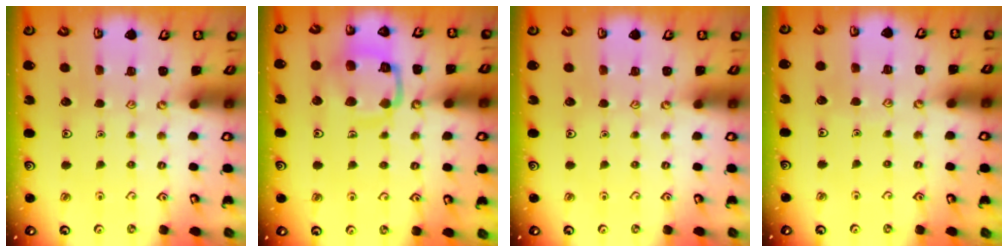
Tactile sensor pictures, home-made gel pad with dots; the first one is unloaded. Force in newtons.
{"total": 13.4, "press": 13.3, "slide": 1.4}
{"total": 0.0}
{"total": 3.3, "press": 3.2, "slide": 0.3}